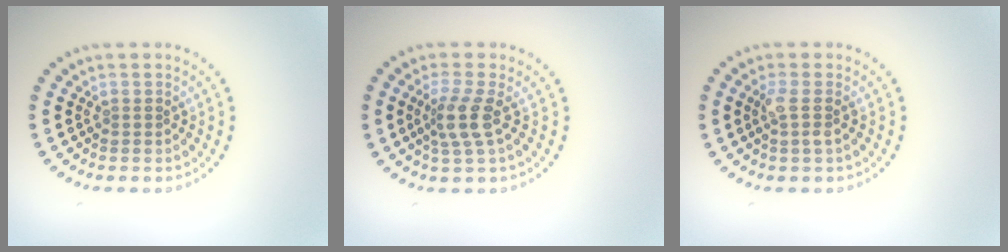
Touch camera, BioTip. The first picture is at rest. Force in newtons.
{"total": 2.7, "press": 2.1, "slide": 1.7}
{"total": 1.7, "press": 1.5, "slide": 0.8}